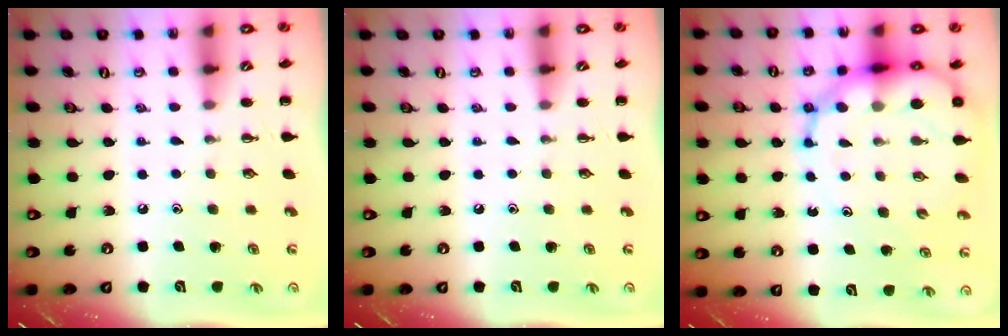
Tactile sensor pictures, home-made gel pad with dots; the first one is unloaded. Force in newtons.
{"total": 0.0}
{"total": 15.9, "press": 15.4, "slide": 4.0}